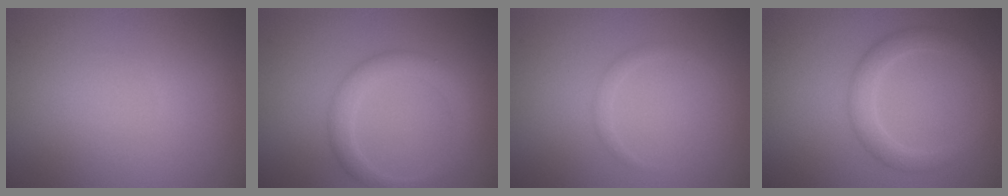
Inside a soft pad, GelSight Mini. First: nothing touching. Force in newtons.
{"total": 2.8, "press": 2.8, "slide": 0.1}
{"total": 0.8, "press": 0.8, "slide": 0.1}
{"total": 2.8, "press": 2.8, "slide": 0.1}